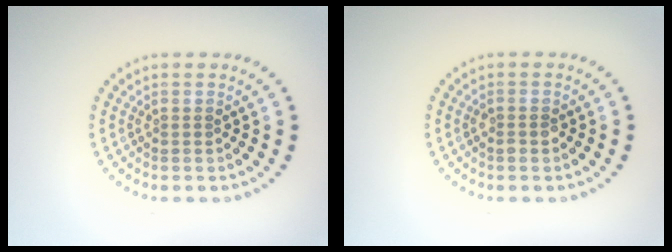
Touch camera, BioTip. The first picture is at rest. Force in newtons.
{"total": 1.1, "press": 1.0, "slide": 0.2}